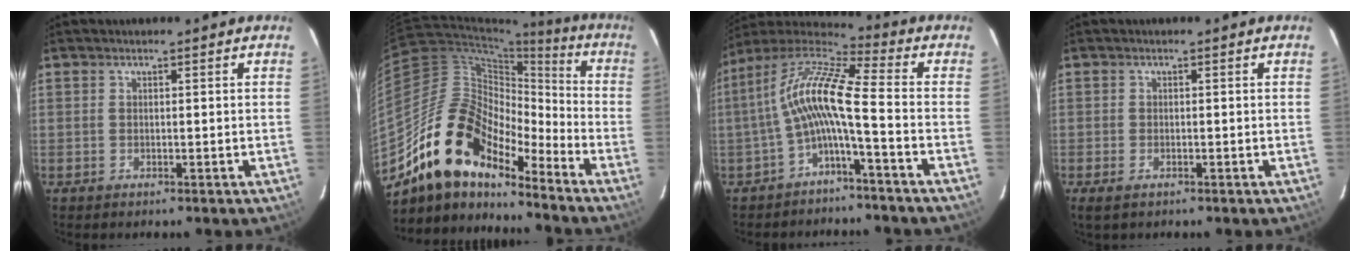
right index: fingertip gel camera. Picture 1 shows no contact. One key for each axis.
{"total": 17.0, "fx": -13.4, "fy": 6.9, "fz": 7.8, "tx": -0.139, "ty": 0.009, "tz": -0.258}
{"total": 11.7, "fx": -2.3, "fy": 1.2, "fz": 11.4, "tx": -0.227, "ty": 0.017, "tz": -0.051}
{"total": 2.4, "fx": -1.6, "fy": 1.1, "fz": 1.5, "tx": -0.029, "ty": -0.010, "tz": -0.028}